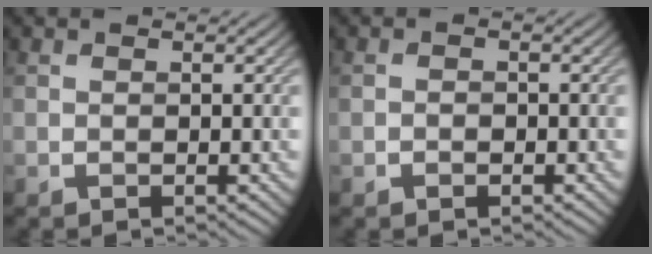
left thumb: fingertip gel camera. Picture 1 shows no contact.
{"total": 0.6, "force": [-0.5, 0.4, 0.2], "torque": [-0.001, -0.001, -0.010]}